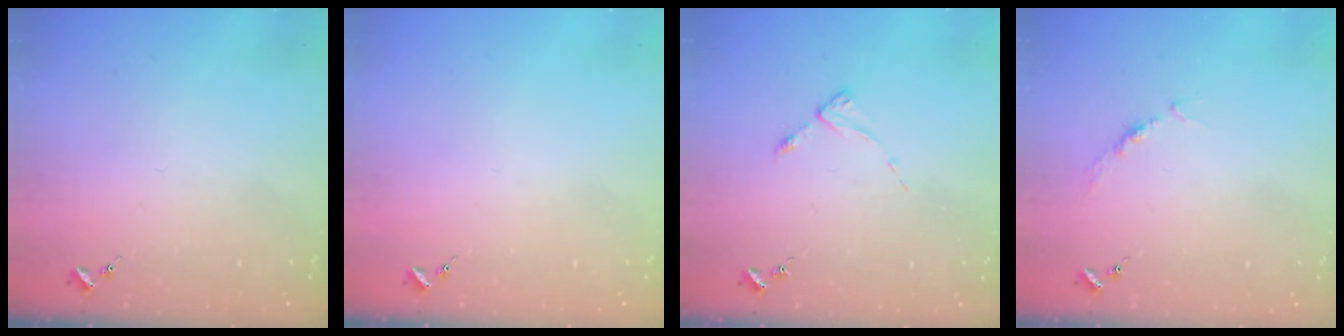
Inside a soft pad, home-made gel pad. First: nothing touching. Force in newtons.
{"total": 0.0}
{"total": 2.7, "press": 2.7, "slide": 0.3}
{"total": 3.7, "press": 3.7, "slide": 0.5}